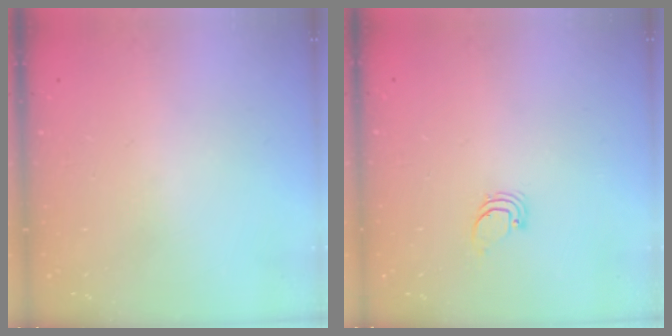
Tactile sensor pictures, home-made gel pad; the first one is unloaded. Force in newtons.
{"total": 0.9, "press": 0.9, "slide": 0.0}